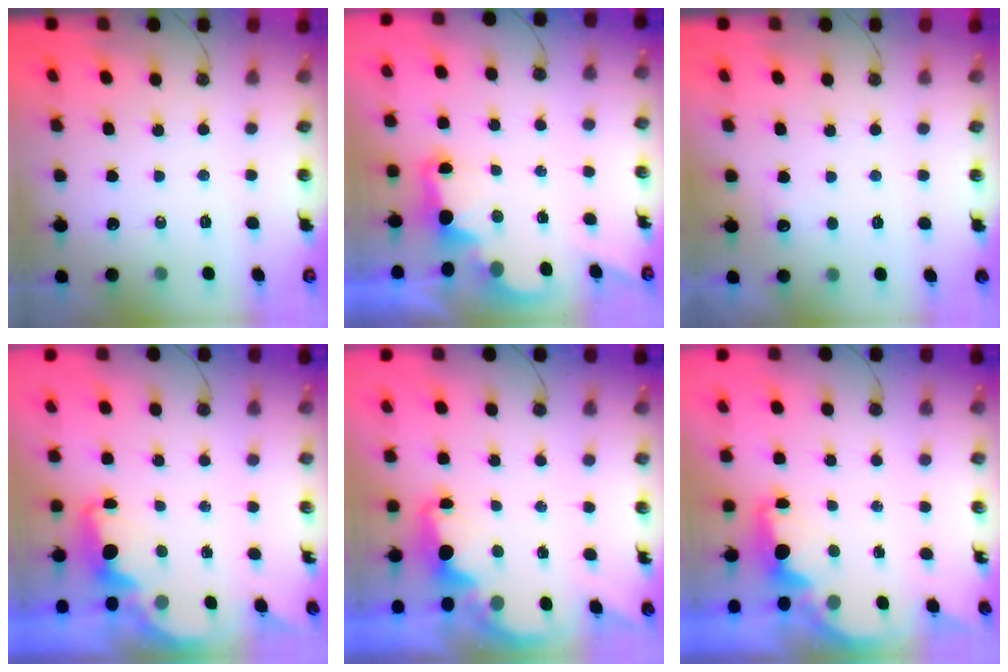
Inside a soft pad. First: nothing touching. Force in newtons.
{"total": 3.0, "press": 2.9, "slide": 0.6}
{"total": 2.5, "press": 2.3, "slide": 0.9}
{"total": 1.7, "press": 1.6, "slide": 0.5}
{"total": 2.0, "press": 1.9, "slide": 0.8}
{"total": 2.2, "press": 2.1, "slide": 0.8}